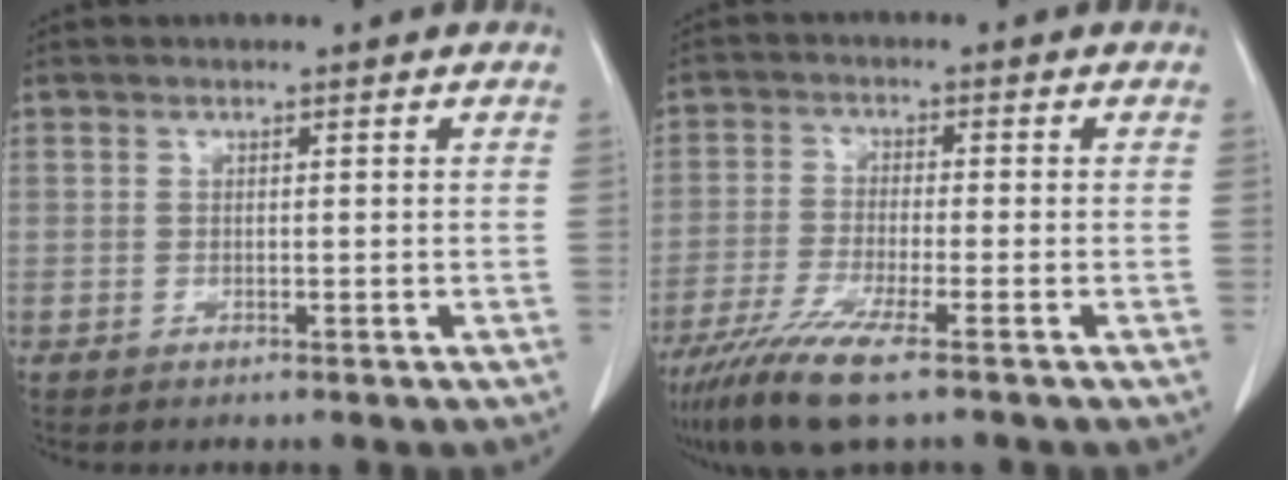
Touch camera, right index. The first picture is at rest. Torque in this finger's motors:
{"motor_torque": [1.01, -0.93, 0.22, 0.14]}